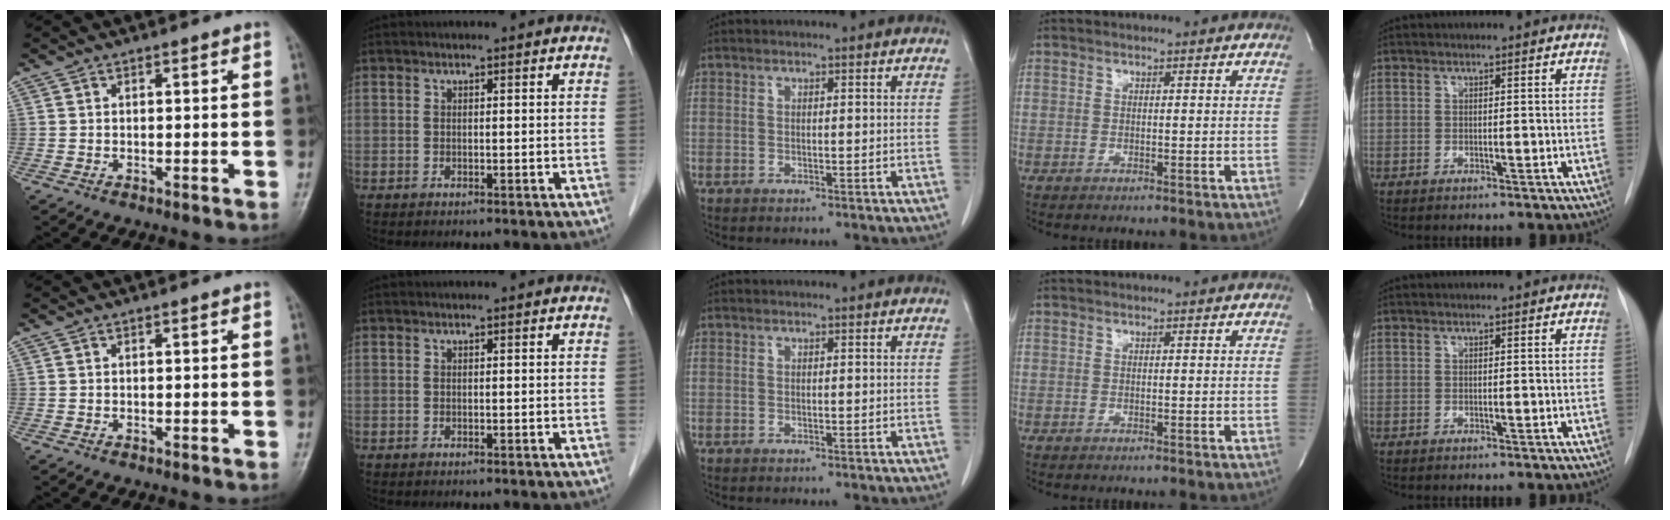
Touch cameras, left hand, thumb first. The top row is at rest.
{}